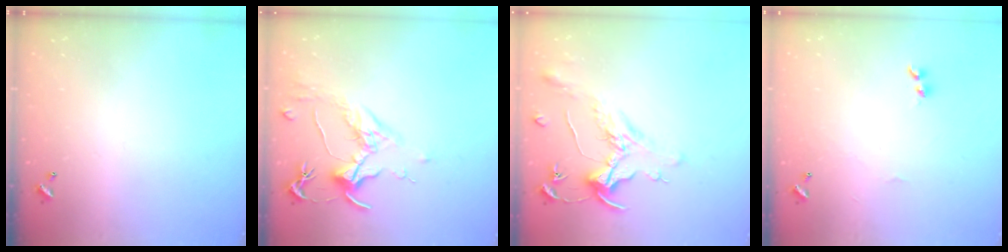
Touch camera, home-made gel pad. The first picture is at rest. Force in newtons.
{"total": 1.8, "press": 1.5, "slide": 0.9}
{"total": 1.6, "press": 1.4, "slide": 0.7}
{"total": 2.0, "press": 1.9, "slide": 0.6}